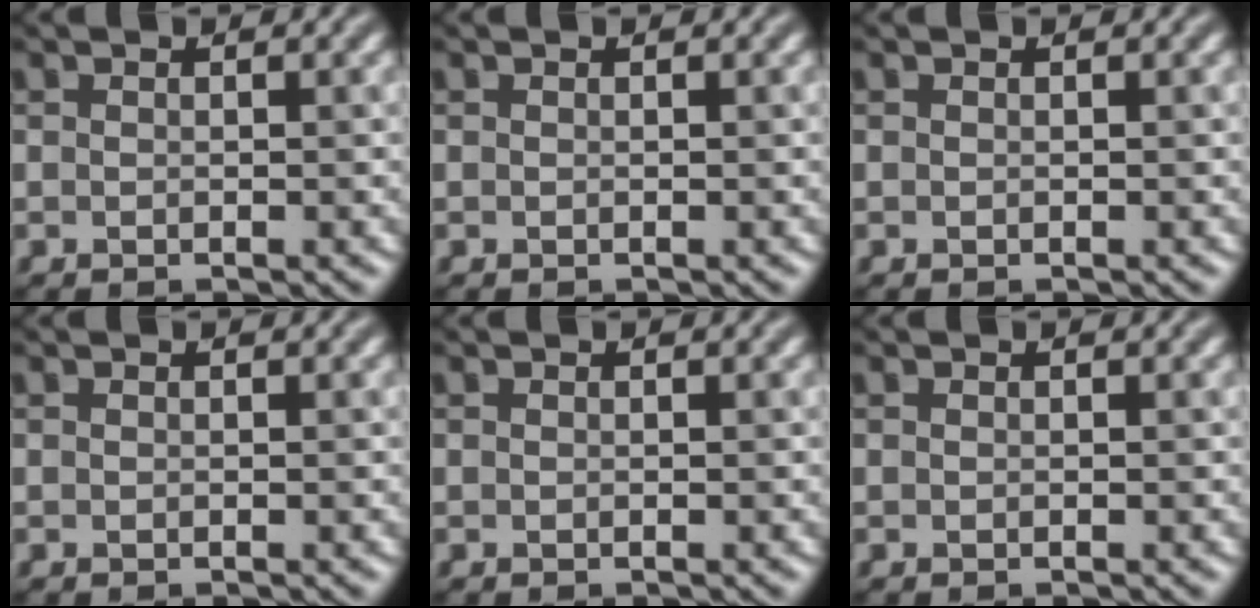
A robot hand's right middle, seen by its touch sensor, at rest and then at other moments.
{"total": 0.0}
{"total": 0.0}
{"total": 0.0}
{"total": 0.0}
{"total": 0.0}